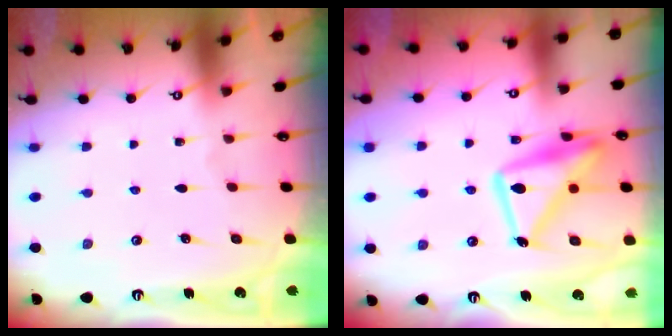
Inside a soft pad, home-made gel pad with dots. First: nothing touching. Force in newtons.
{"total": 16.7, "press": 16.6, "slide": 1.3}